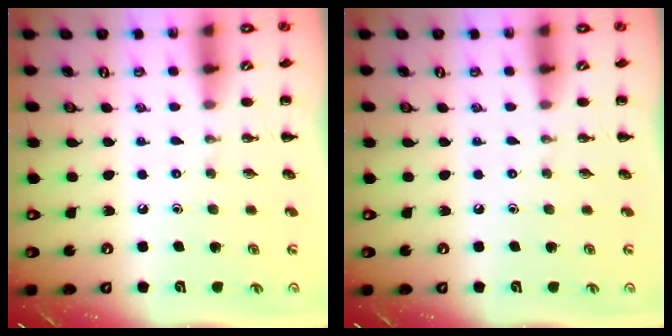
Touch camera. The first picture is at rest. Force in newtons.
{"total": 0.0}